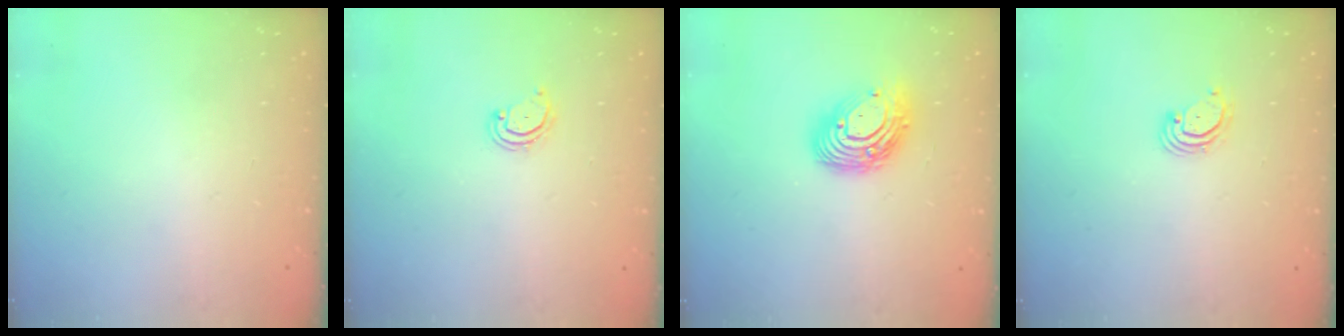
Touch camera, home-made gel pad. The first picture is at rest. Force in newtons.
{"total": 2.8, "press": 2.8, "slide": 0.2}
{"total": 13.0, "press": 12.9, "slide": 1.2}
{"total": 3.0, "press": 3.0, "slide": 0.3}